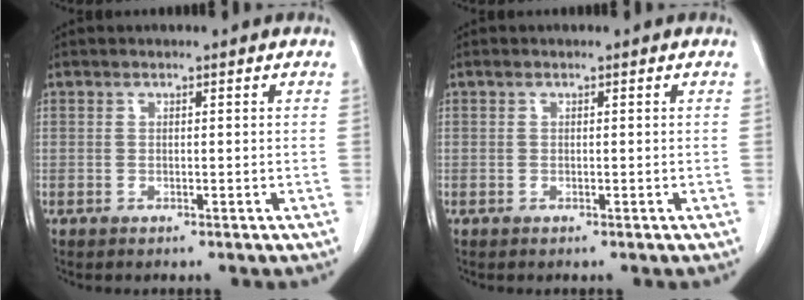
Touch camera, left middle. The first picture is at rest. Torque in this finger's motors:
{"motor_torque": [0.24, -0.11, -0.26, -0.06]}